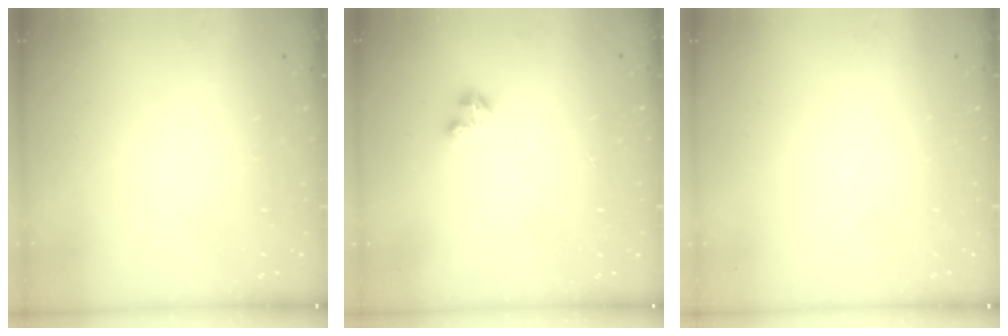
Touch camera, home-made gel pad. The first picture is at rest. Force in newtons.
{"total": 1.6, "press": 1.6, "slide": 0.4}
{"total": 0.0}